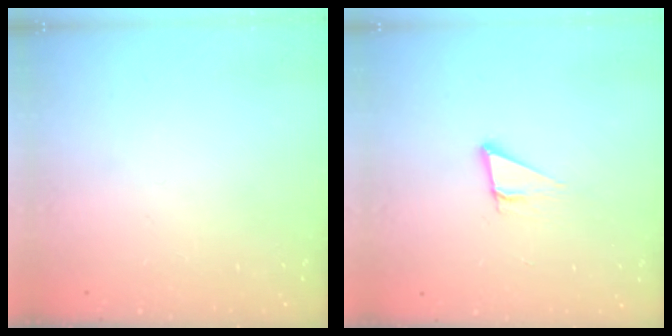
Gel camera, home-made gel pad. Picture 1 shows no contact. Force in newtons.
{"total": 3.1, "press": 2.4, "slide": 1.9}